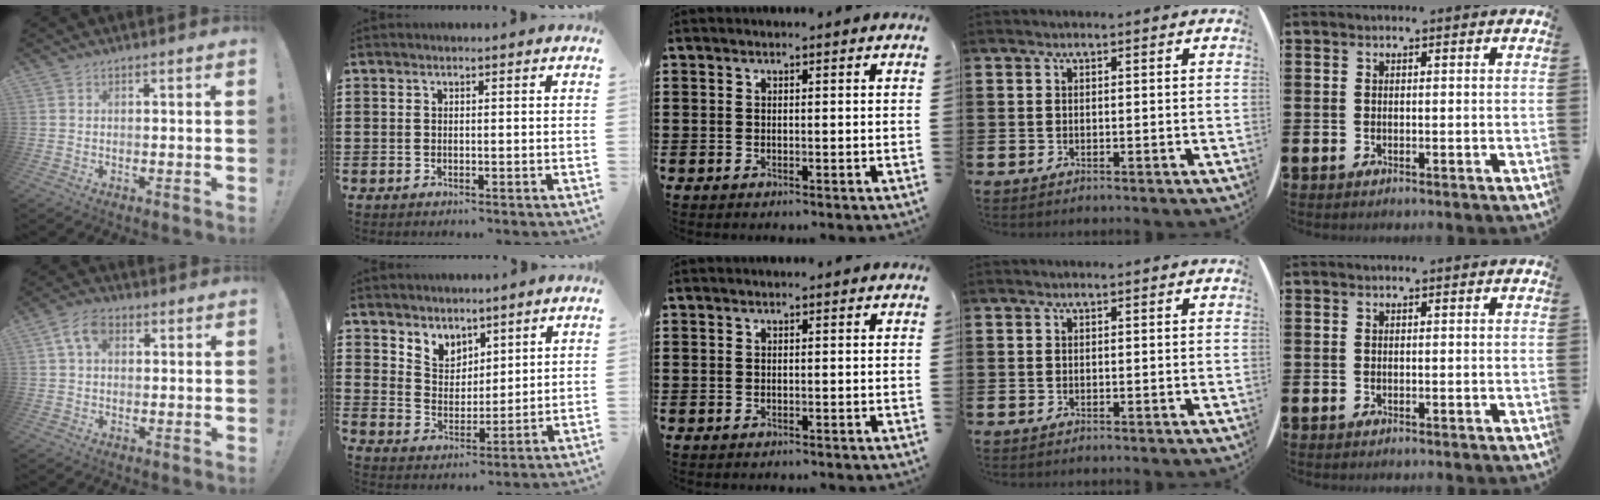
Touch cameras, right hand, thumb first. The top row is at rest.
{"thumb": {"total": 7.2, "force": [2.3, 4.8, 4.8], "torque": [-0.087, 0.011, 0.046]}, "index": {"total": 4.8, "force": [3.9, 2.7, -0.4], "torque": [-0.017, -0.009, 0.074]}}